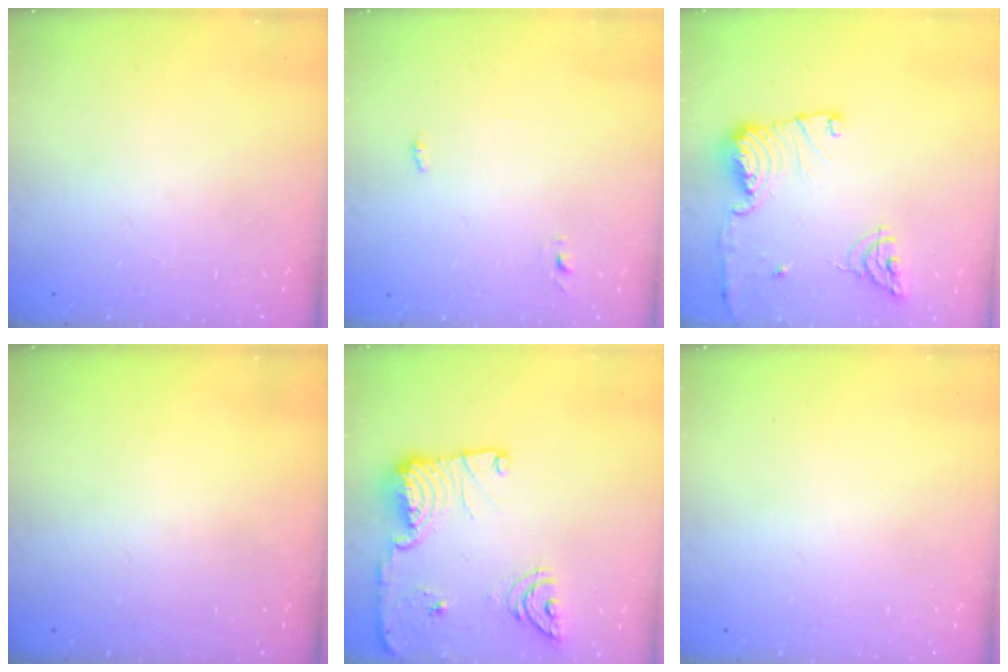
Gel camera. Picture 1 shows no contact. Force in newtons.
{"total": 2.8, "press": 2.6, "slide": 0.9}
{"total": 13.7, "press": 13.6, "slide": 1.5}
{"total": 0.0}
{"total": 21.1, "press": 20.0, "slide": 6.6}
{"total": 0.0}